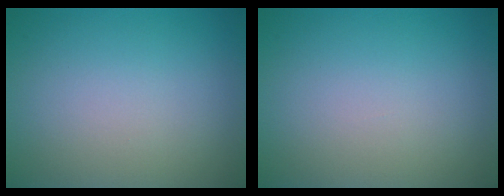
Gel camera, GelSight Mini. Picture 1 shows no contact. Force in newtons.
{"total": 0.0}